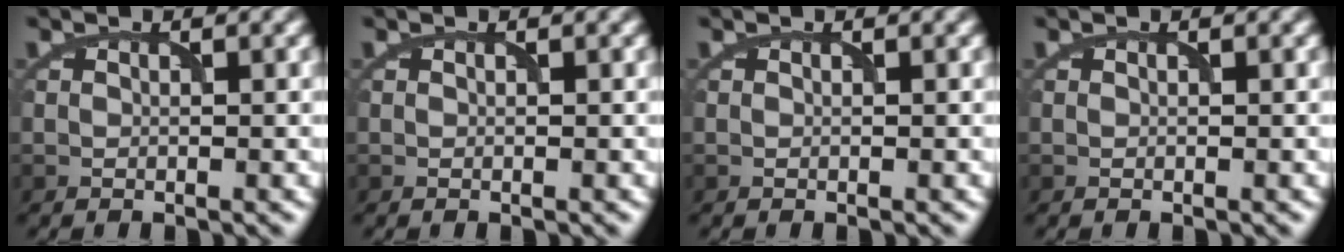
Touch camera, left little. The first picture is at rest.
{"total": 0.0}
{"total": 0.0}
{"total": 0.0}